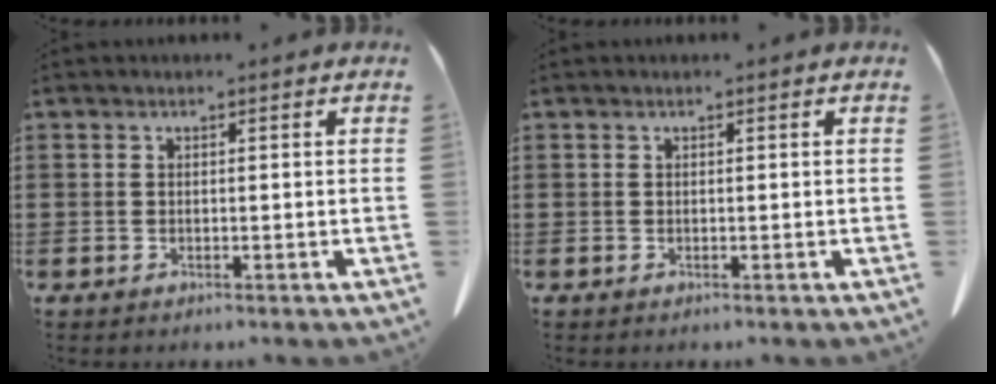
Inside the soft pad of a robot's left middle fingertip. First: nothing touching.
{"total": 0.0}